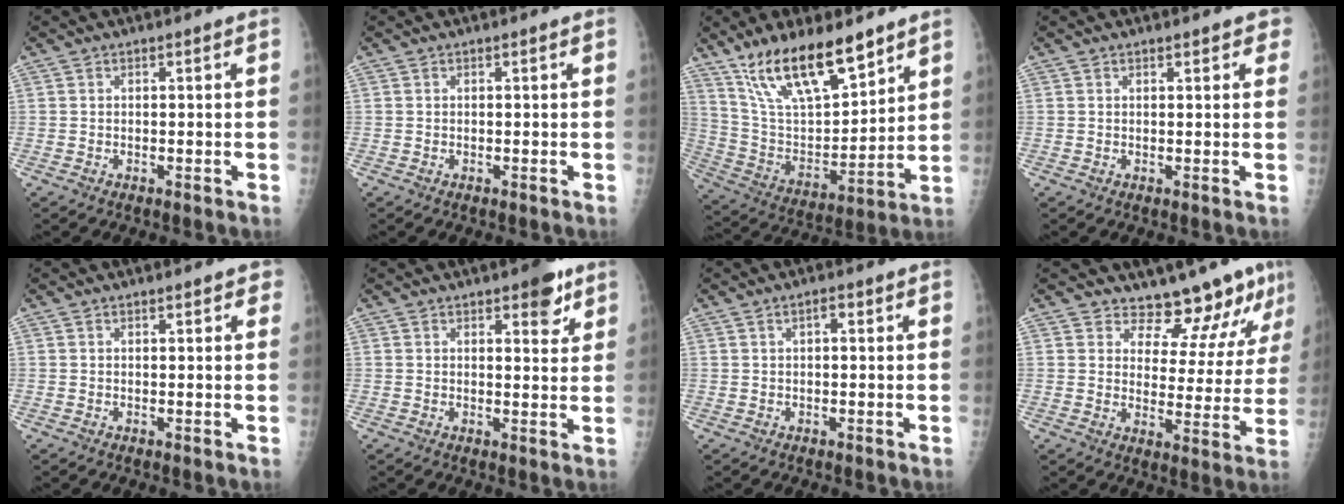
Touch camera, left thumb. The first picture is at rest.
{"total": 0.0}
{"total": 19.1, "force": [13.3, 6.7, 12.0], "torque": [-0.179, -0.061, 0.255]}
{"total": 2.0, "force": [1.4, 1.0, 1.1], "torque": [0.008, -0.002, 0.012]}
{"total": 1.6, "force": [1.0, 0.8, 0.9], "torque": [0.004, -0.001, 0.009]}
{"total": 5.4, "force": [3.3, 2.3, 3.7], "torque": [-0.027, -0.016, 0.037]}
{"total": 1.6, "force": [0.6, 0.7, 1.3], "torque": [-0.022, 0.005, 0.009]}
{"total": 11.4, "force": [10.4, 3.7, 2.6], "torque": [0.008, -0.085, 0.134]}